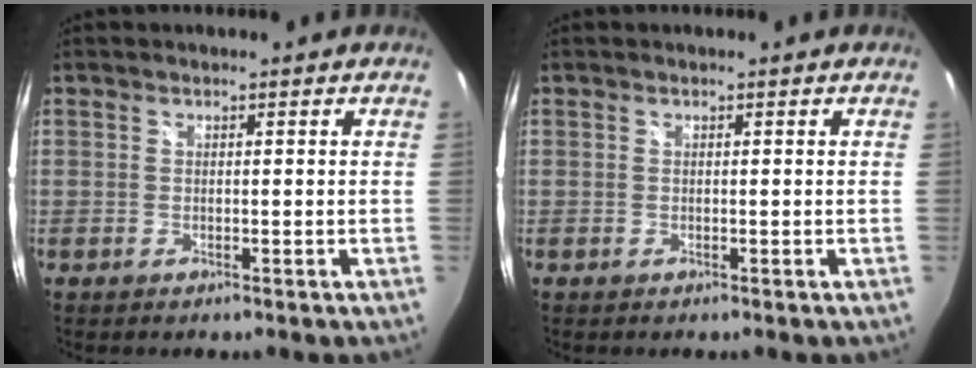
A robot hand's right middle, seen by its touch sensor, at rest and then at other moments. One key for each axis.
{"total": 0.0}